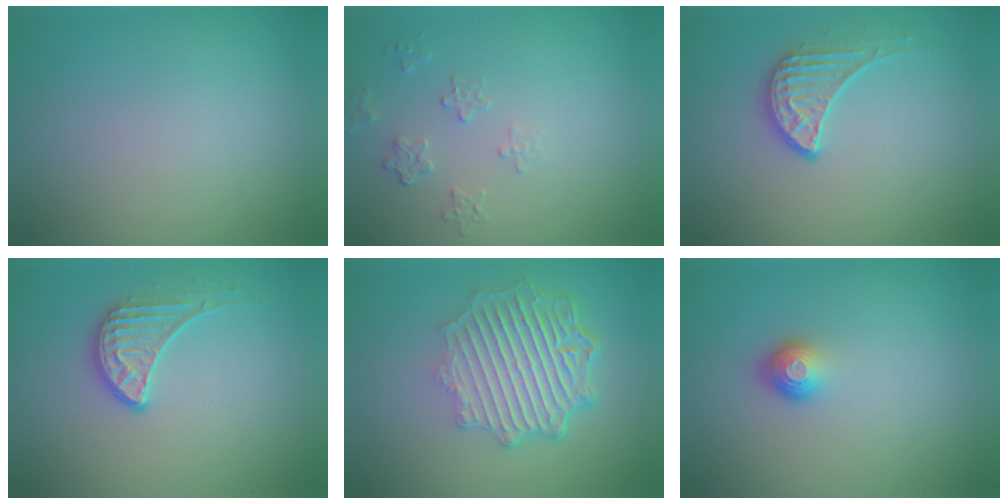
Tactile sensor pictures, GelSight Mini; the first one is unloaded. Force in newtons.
{"total": 1.6, "press": 0.9, "slide": 1.4}
{"total": 2.3, "press": 1.7, "slide": 1.5}
{"total": 2.3, "press": 1.7, "slide": 1.5}
{"total": 6.9, "press": 5.0, "slide": 4.7}
{"total": 1.8, "press": 1.2, "slide": 1.2}